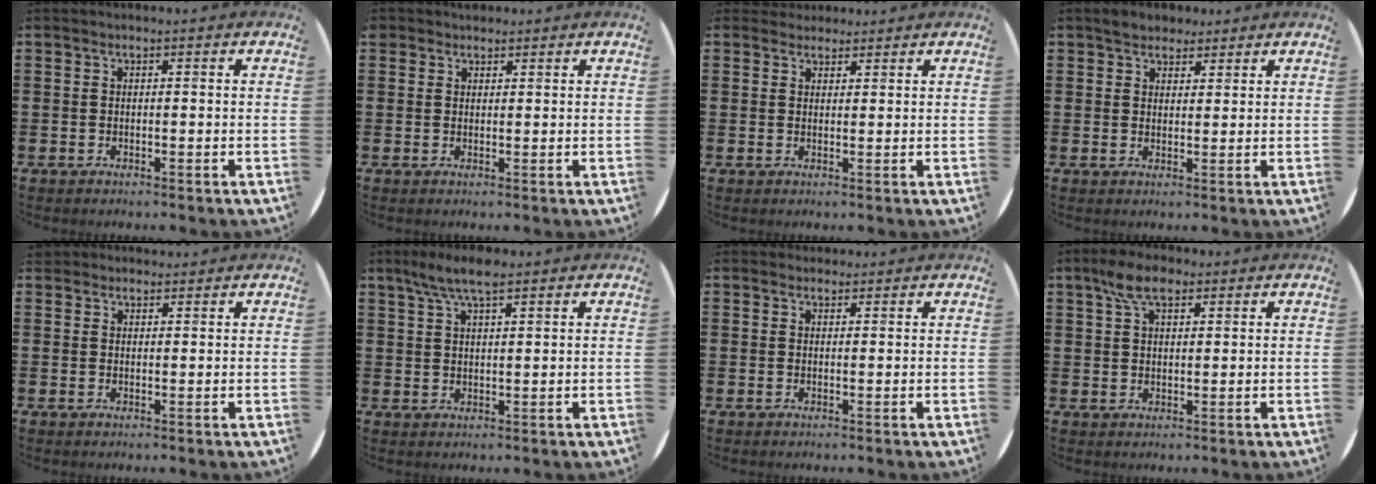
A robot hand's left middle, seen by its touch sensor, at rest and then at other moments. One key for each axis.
{"total": 1.5, "fx": 1.4, "fy": 0.7, "fz": -0.1, "tx": 0.007, "ty": 0.000, "tz": 0.025}
{"total": 2.1, "fx": 2.0, "fy": 0.7, "fz": -0.1, "tx": 0.007, "ty": 0.001, "tz": 0.038}
{"total": 2.7, "fx": 2.4, "fy": 1.2, "fz": 0.1, "tx": 0.009, "ty": 0.001, "tz": 0.044}
{"total": 1.8, "fx": 1.7, "fy": 0.4, "fz": -0.1, "tx": -0.001, "ty": 0.003, "tz": 0.033}
{"total": 5.2, "fx": 3.9, "fy": 1.2, "fz": 3.3, "tx": -0.064, "ty": -0.002, "tz": 0.067}
{"total": 1.1, "fx": 1.1, "fy": 0.3, "fz": -0.1, "tx": 0.009, "ty": -0.001, "tz": 0.019}
{"total": 5.3, "fx": 3.5, "fy": 2.4, "fz": 3.2, "tx": -0.061, "ty": 0.006, "tz": 0.063}